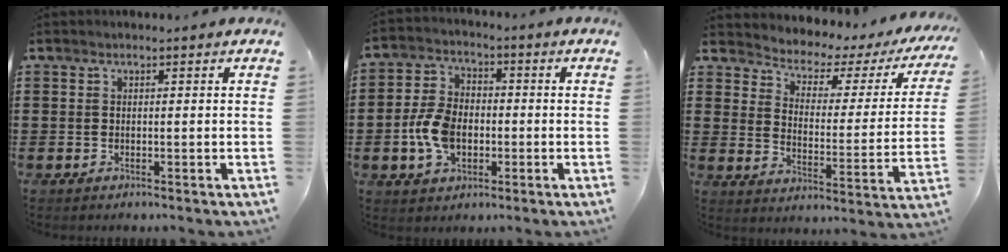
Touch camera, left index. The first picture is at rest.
{"total": 7.8, "force": [-1.6, 5.3, 5.5], "torque": [-0.141, 0.001, -0.037]}
{"total": 2.7, "force": [2.2, 1.4, 0.9], "torque": [-0.037, -0.026, 0.026]}